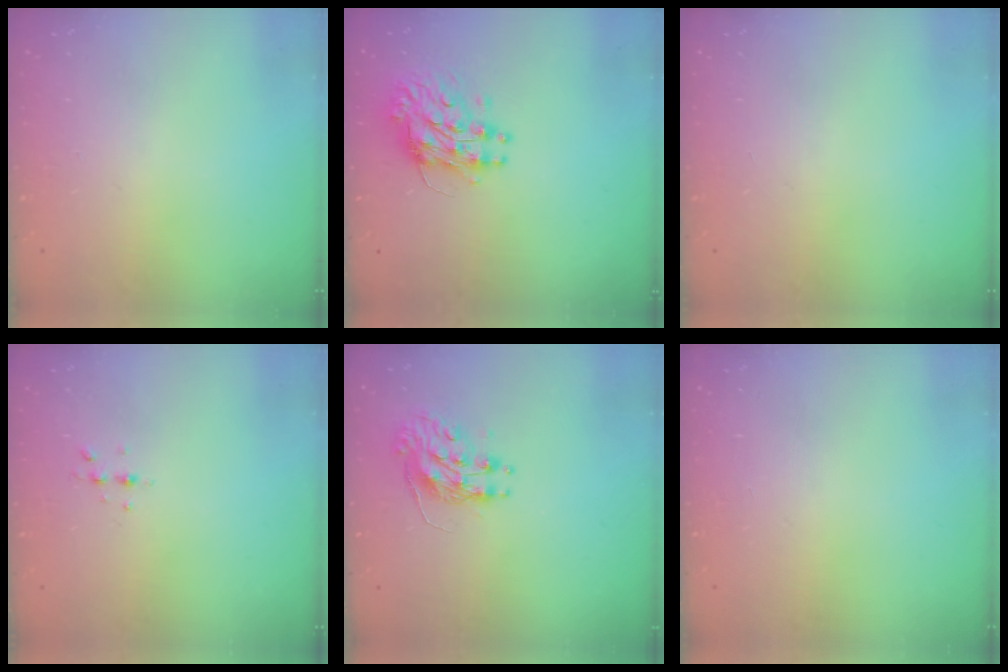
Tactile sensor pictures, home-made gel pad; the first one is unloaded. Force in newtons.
{"total": 10.1, "press": 10.1, "slide": 1.0}
{"total": 0.0}
{"total": 3.6, "press": 3.5, "slide": 0.7}
{"total": 9.3, "press": 9.3, "slide": 0.8}
{"total": 0.0}